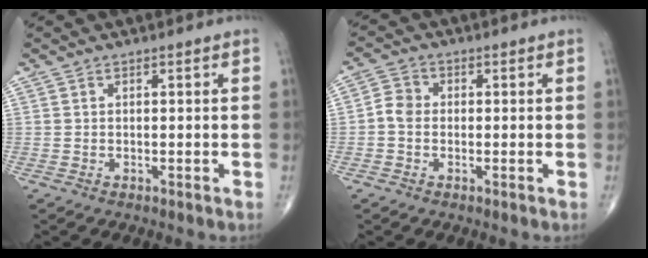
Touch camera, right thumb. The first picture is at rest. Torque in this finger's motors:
{"motor_torque": [-0.02, 0.07, 0.12, -0.04, 0.03]}